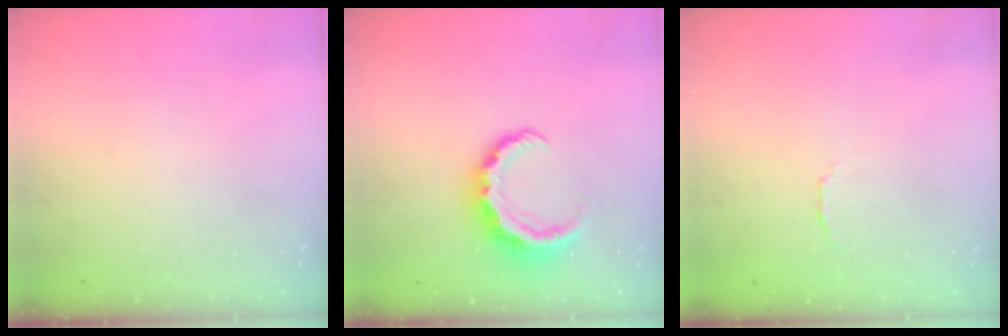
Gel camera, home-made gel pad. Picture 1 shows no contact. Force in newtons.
{"total": 7.1, "press": 7.1, "slide": 0.7}
{"total": 2.9, "press": 2.8, "slide": 0.7}